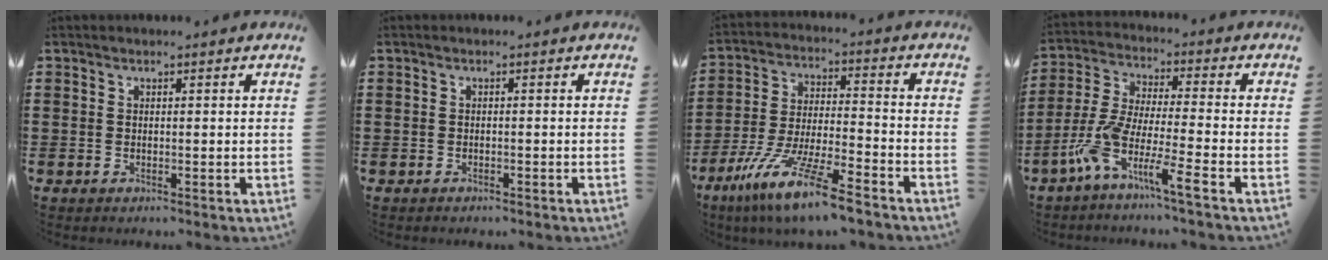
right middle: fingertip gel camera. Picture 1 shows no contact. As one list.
[{"total": 0.7, "force": [-0.6, 0.3, -0.1], "torque": [0.001, 0.002, -0.014]}, {"total": 11.7, "force": [-9.2, 0.3, 7.2], "torque": [-0.150, 0.006, -0.180]}, {"total": 8.0, "force": [-6.0, -0.1, 5.2], "torque": [-0.132, -0.022, -0.128]}]